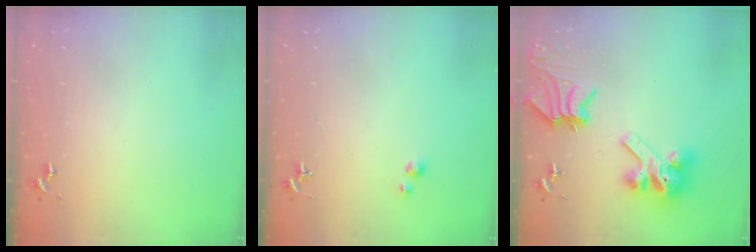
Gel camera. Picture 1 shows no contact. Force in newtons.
{"total": 3.0, "press": 3.0, "slide": 0.2}
{"total": 11.9, "press": 11.8, "slide": 1.5}